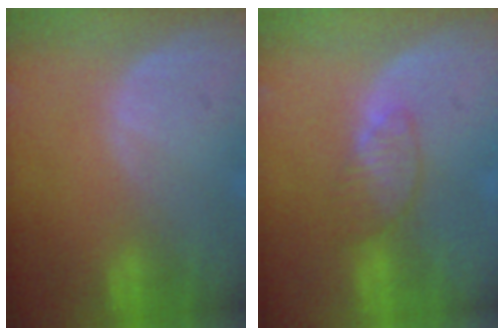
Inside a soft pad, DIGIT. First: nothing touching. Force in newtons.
{"total": 3.4, "press": 3.4, "slide": 0.3}